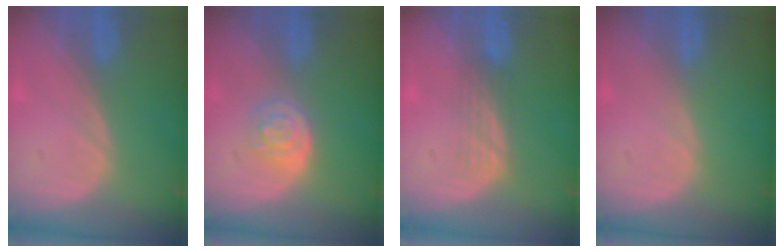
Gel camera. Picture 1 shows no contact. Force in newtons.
{"total": 4.0, "press": 3.6, "slide": 1.7}
{"total": 3.1, "press": 2.6, "slide": 1.5}
{"total": 0.0}